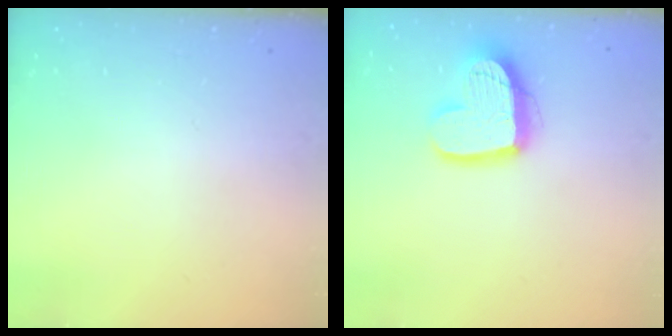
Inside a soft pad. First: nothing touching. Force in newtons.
{"total": 15.3, "press": 15.2, "slide": 1.3}